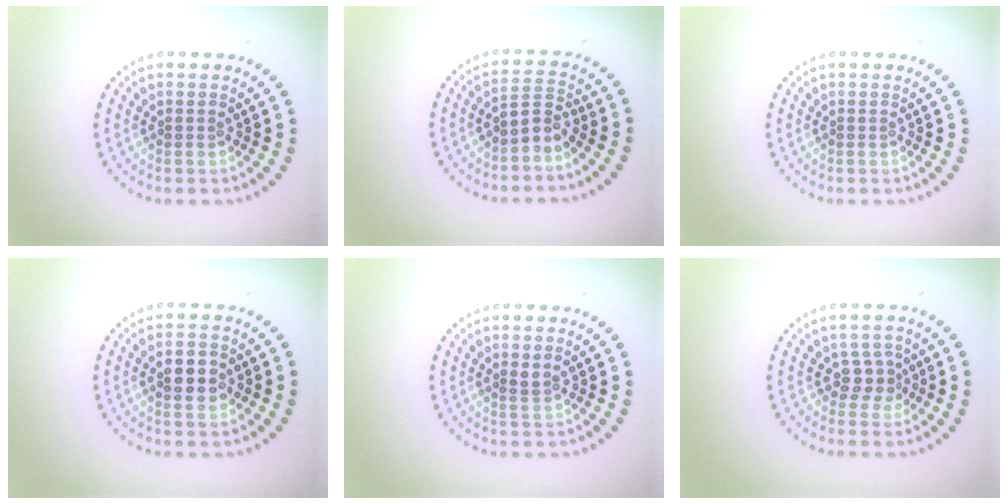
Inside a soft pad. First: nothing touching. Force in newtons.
{"total": 2.2, "press": 1.6, "slide": 1.5}
{"total": 0.0}
{"total": 2.6, "press": 2.6, "slide": 0.0}
{"total": 0.9, "press": 0.6, "slide": 0.7}
{"total": 1.9, "press": 1.3, "slide": 1.3}